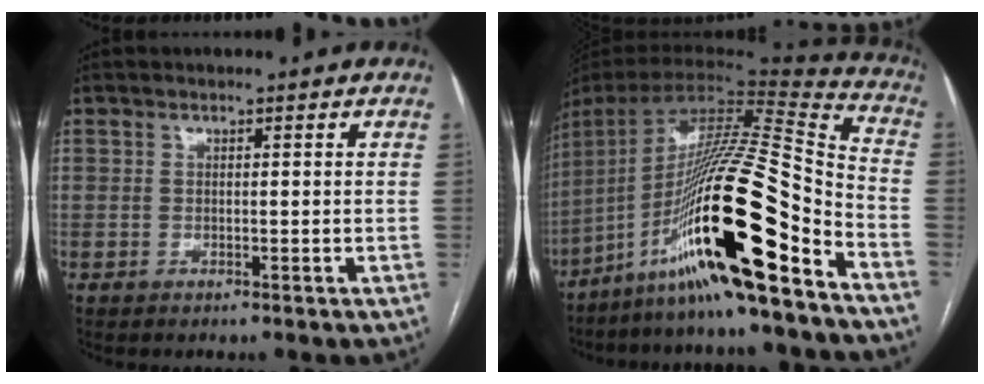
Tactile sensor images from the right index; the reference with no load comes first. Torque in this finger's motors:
{"motor_torque": [2.14, 0.00, 1.05, 0.21]}